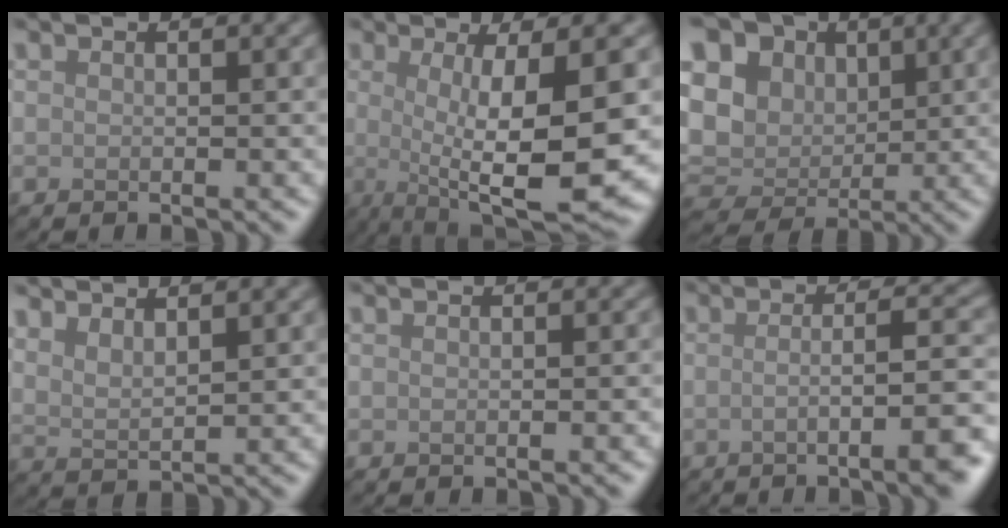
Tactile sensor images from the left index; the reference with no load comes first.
{"total": 12.0, "force": [-0.9, 2.8, 11.6], "torque": [-0.159, -0.010, -0.011]}
{"total": 13.0, "force": [3.0, 10.6, 7.0], "torque": [-0.164, 0.026, 0.043]}
{"total": 2.7, "force": [2.3, 0.6, 1.1], "torque": [-0.018, -0.002, 0.047]}
{"total": 1.1, "force": [-0.3, 0.3, 1.0], "torque": [-0.007, 0.003, -0.005]}
{"total": 8.3, "force": [-2.3, 2.0, 7.8], "torque": [-0.083, 0.002, -0.035]}